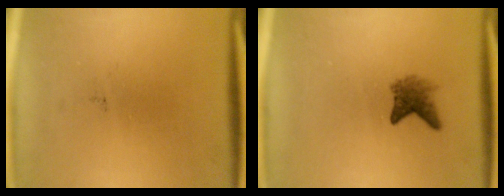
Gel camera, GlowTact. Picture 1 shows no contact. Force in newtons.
{"total": 2.7}